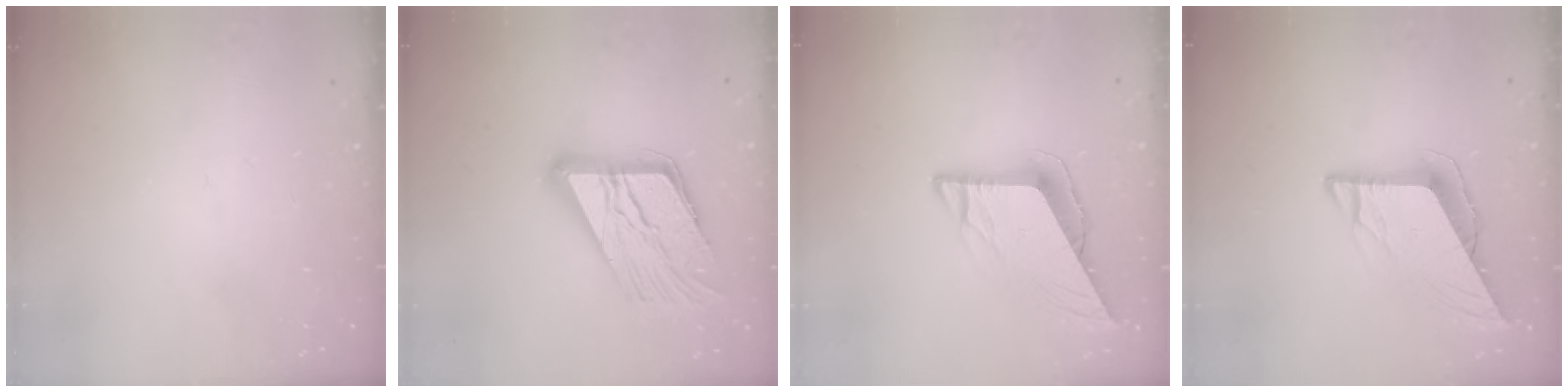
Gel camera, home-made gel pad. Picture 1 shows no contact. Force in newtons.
{"total": 18.9, "press": 18.8, "slide": 1.9}
{"total": 9.8, "press": 9.7, "slide": 1.1}
{"total": 9.8, "press": 9.7, "slide": 1.1}